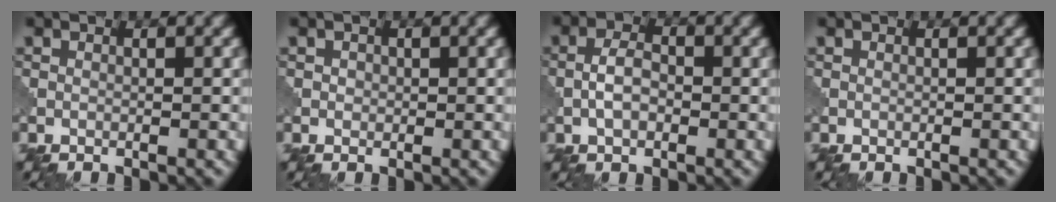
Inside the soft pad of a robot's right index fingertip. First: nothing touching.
{"total": 0.6, "force": [0.1, 0.6, 0.2], "torque": [-0.001, 0.000, -0.001]}
{"total": 2.7, "force": [-0.6, 1.5, 2.2], "torque": [-0.045, 0.006, -0.015]}
{"total": 0.0}